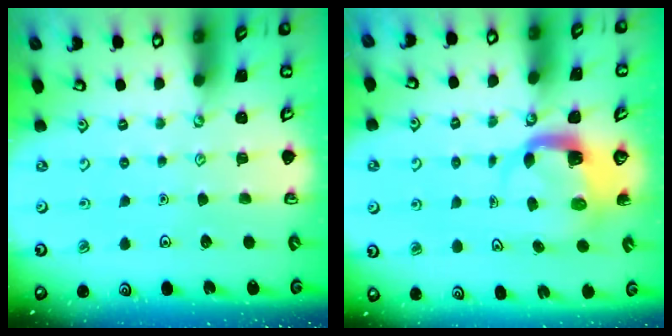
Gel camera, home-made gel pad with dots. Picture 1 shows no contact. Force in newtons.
{"total": 3.9, "press": 3.9, "slide": 0.5}